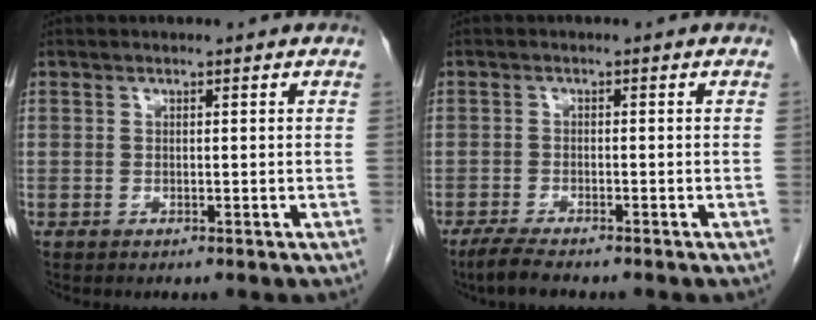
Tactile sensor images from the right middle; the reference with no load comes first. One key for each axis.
{"total": 3.7, "fx": -3.0, "fy": 0.5, "fz": 2.1, "tx": -0.047, "ty": -0.011, "tz": -0.053}